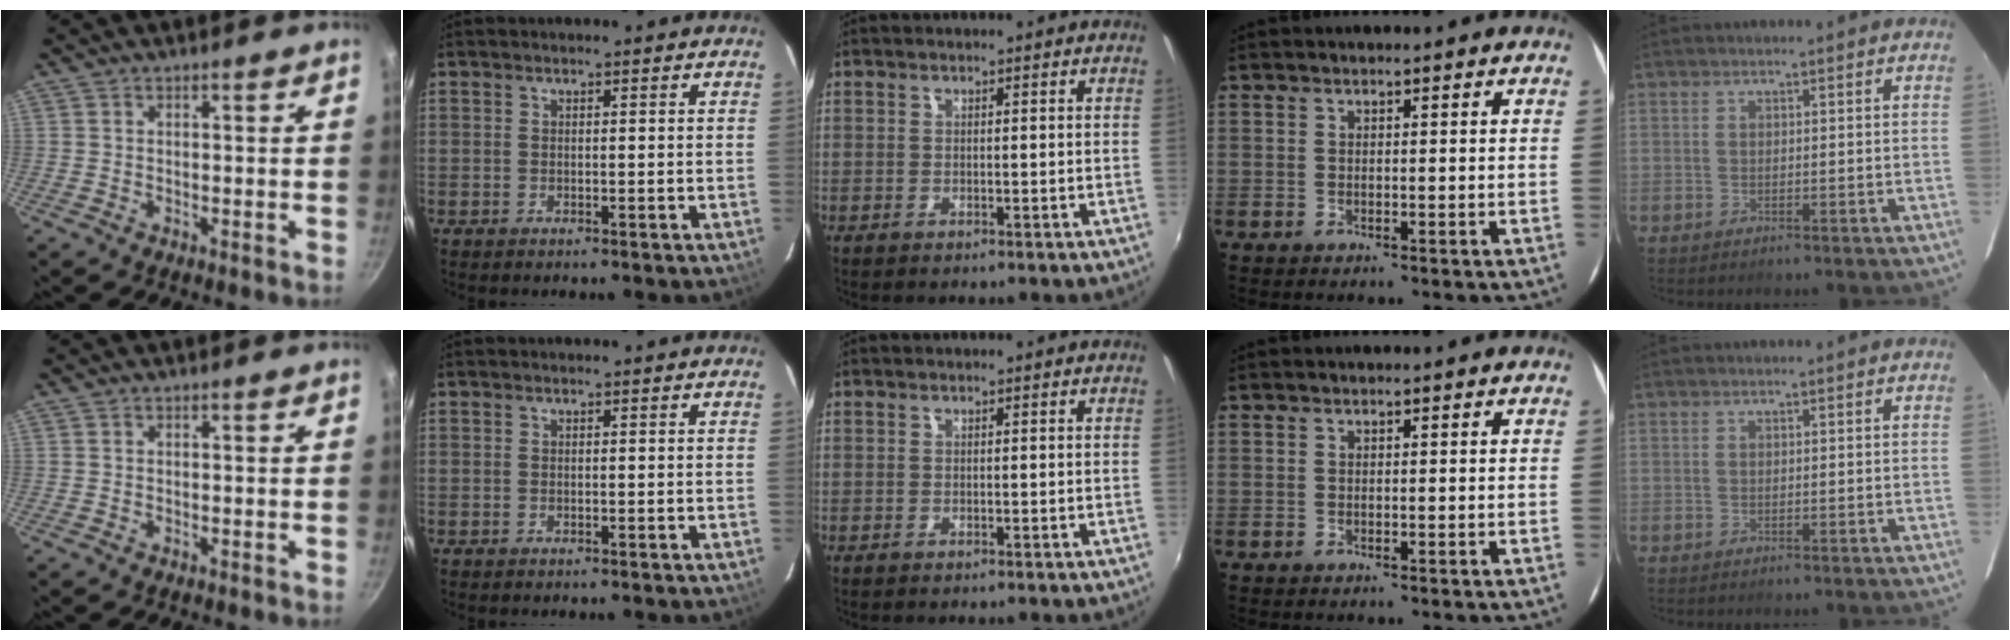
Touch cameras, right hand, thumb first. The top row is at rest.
{}